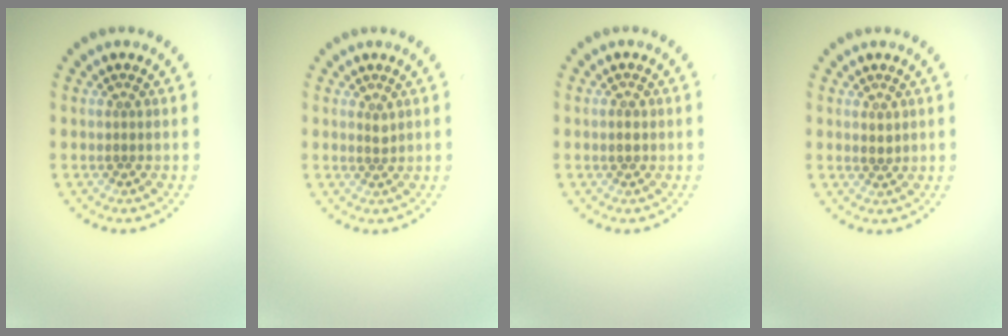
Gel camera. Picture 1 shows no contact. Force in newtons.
{"total": 0.7, "press": 0.5, "slide": 0.5}
{"total": 1.1, "press": 1.0, "slide": 0.3}
{"total": 0.8, "press": 0.8, "slide": 0.2}